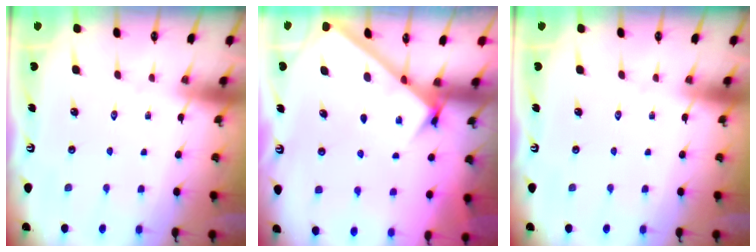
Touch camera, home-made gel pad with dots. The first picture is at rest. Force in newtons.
{"total": 3.2, "press": 3.2, "slide": 0.2}
{"total": 0.0}